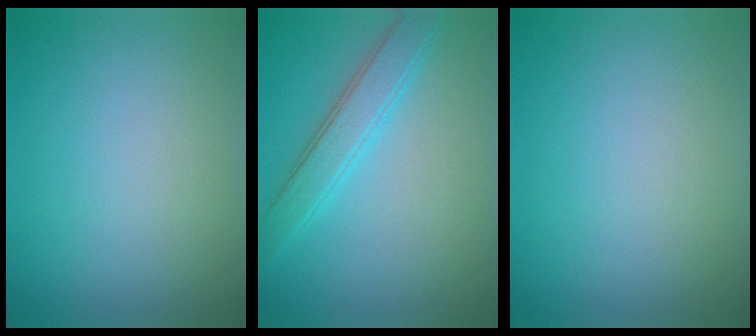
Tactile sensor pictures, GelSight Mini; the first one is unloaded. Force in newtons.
{"total": 3.3, "press": 3.3, "slide": 0.0}
{"total": 0.0}